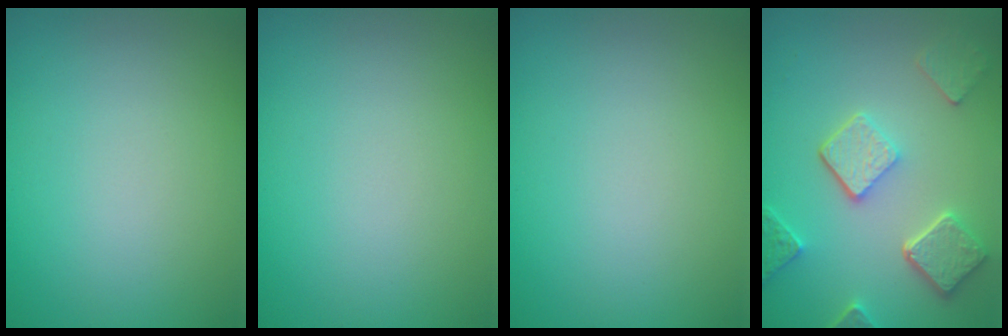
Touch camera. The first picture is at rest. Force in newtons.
{"total": 0.0}
{"total": 0.0}
{"total": 5.1, "press": 3.9, "slide": 3.3}